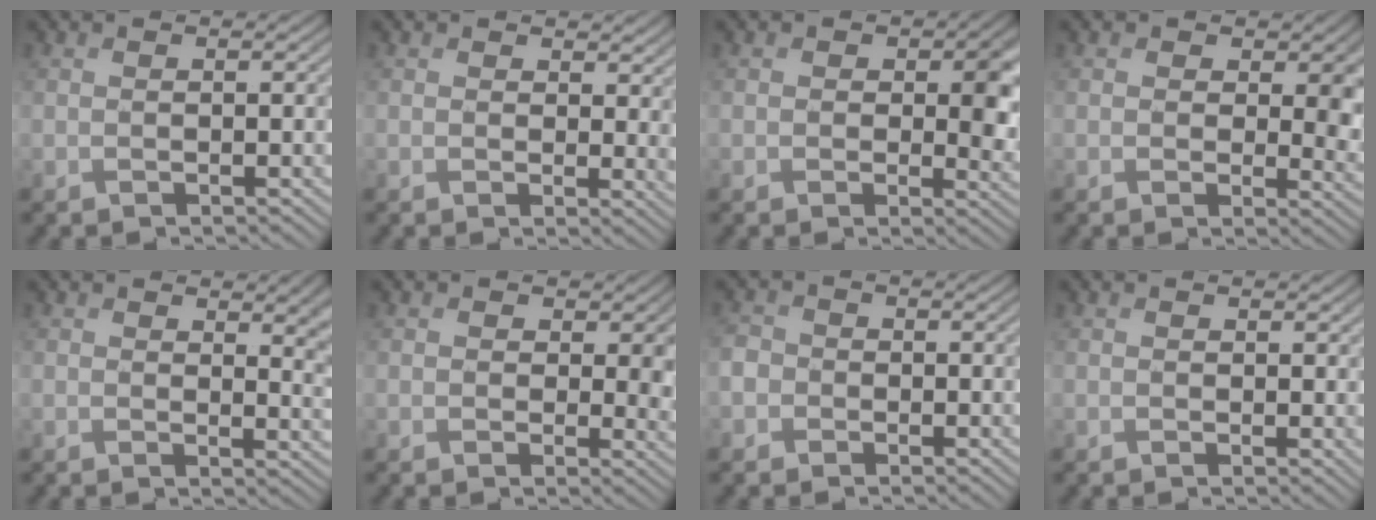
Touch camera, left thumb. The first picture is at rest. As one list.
[{"total": 3.2, "force": [1.5, 2.1, 1.9], "torque": [-0.030, -0.010, 0.026]}, {"total": 5.0, "force": [0.5, 3.6, 3.4], "torque": [-0.046, -0.014, 0.006]}, {"total": 5.6, "force": [1.1, 4.0, 3.7], "torque": [-0.059, -0.014, 0.011]}, {"total": 4.1, "force": [2.1, 1.6, 3.1], "torque": [-0.040, -0.007, 0.037]}, {"total": 4.0, "force": [0.8, 3.1, 2.4], "torque": [-0.045, -0.013, 0.010]}, {"total": 2.5, "force": [-1.0, 2.2, 0.6], "torque": [-0.016, -0.003, -0.028]}, {"total": 0.8, "force": [0.6, 0.4, 0.4], "torque": [-0.003, -0.003, 0.011]}]